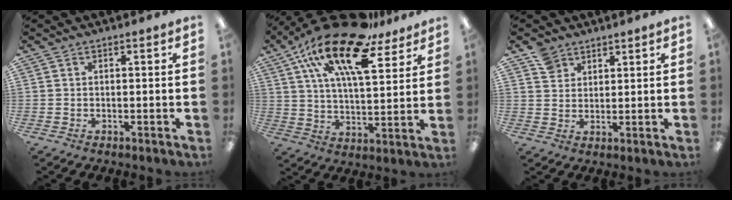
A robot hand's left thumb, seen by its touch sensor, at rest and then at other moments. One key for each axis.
{"total": 20.8, "fx": 13.9, "fy": 7.1, "fz": 13.8, "tx": -0.252, "ty": -0.080, "tz": 0.236}
{"total": 5.0, "fx": 3.8, "fy": 3.2, "fz": 0.5, "tx": -0.008, "ty": -0.013, "tz": 0.072}